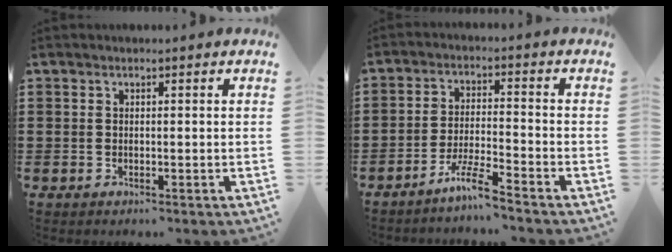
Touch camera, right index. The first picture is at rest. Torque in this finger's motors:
{"motor_torque": [1.43, 0.70, 0.03, 0.02]}